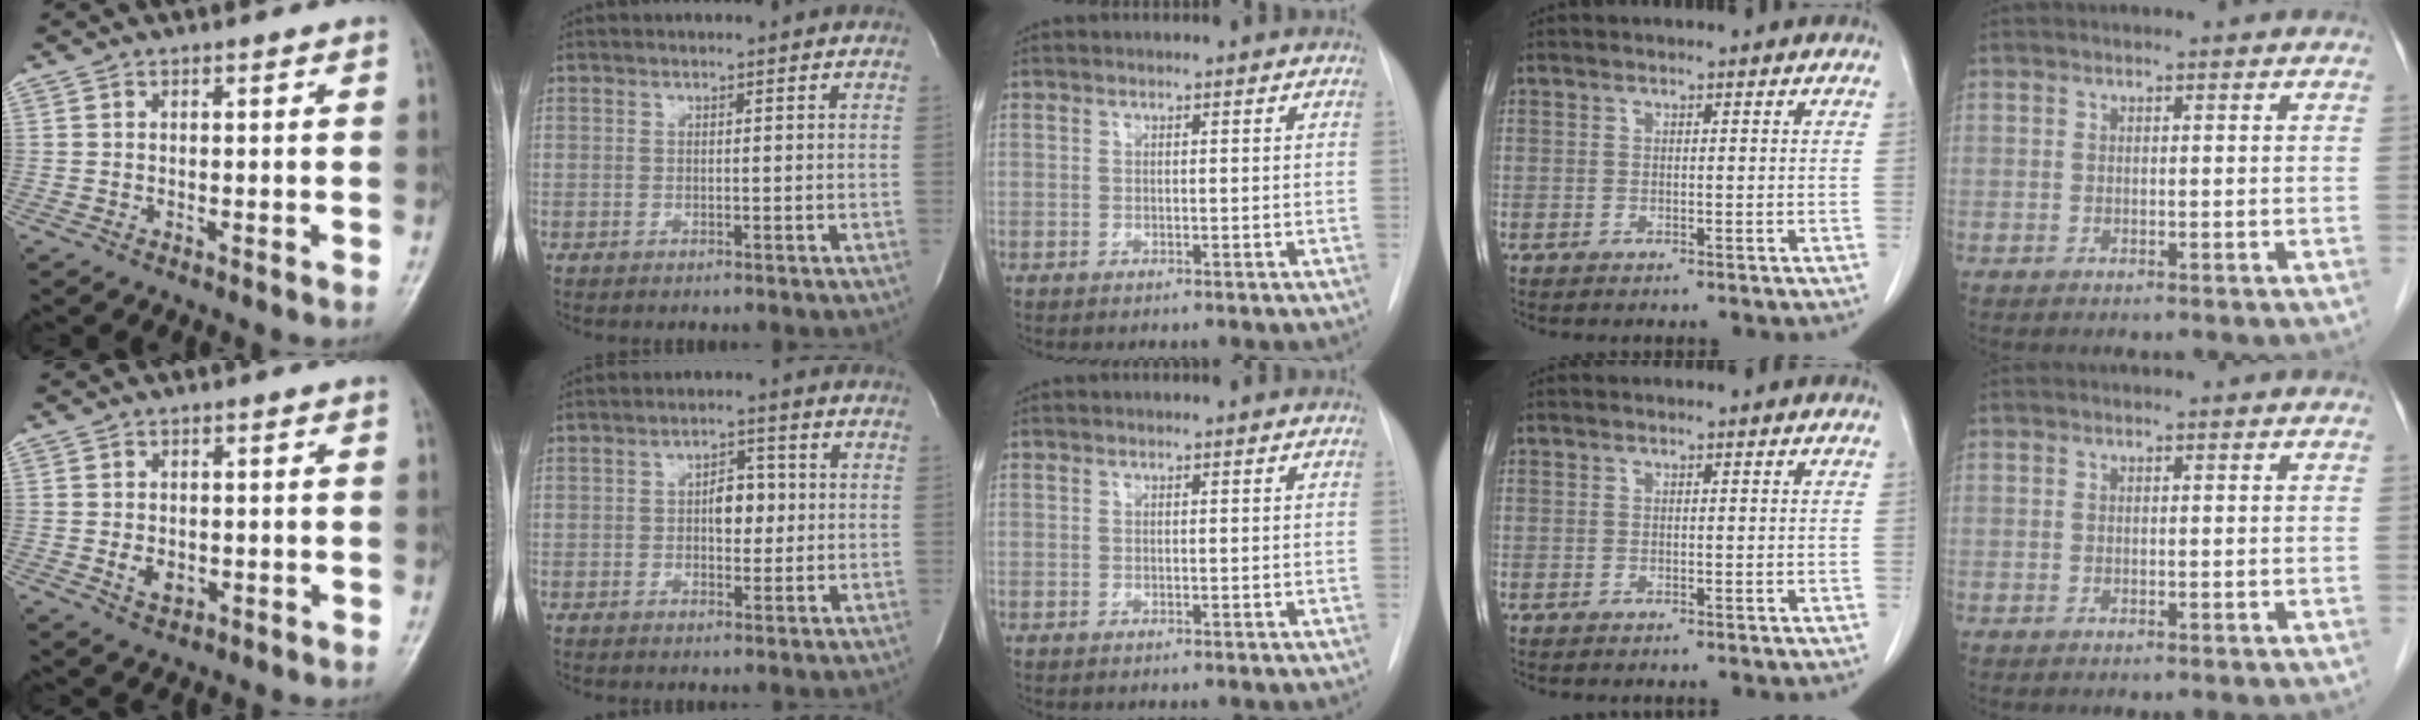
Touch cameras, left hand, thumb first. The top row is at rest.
{"thumb": {"total": 3.3, "force": [-0.6, 2.4, 2.2], "torque": [-0.031, -0.001, -0.004]}, "index": {"total": 4.5, "force": [0.0, 2.5, 3.7], "torque": [-0.054, 0.008, 0.001]}}